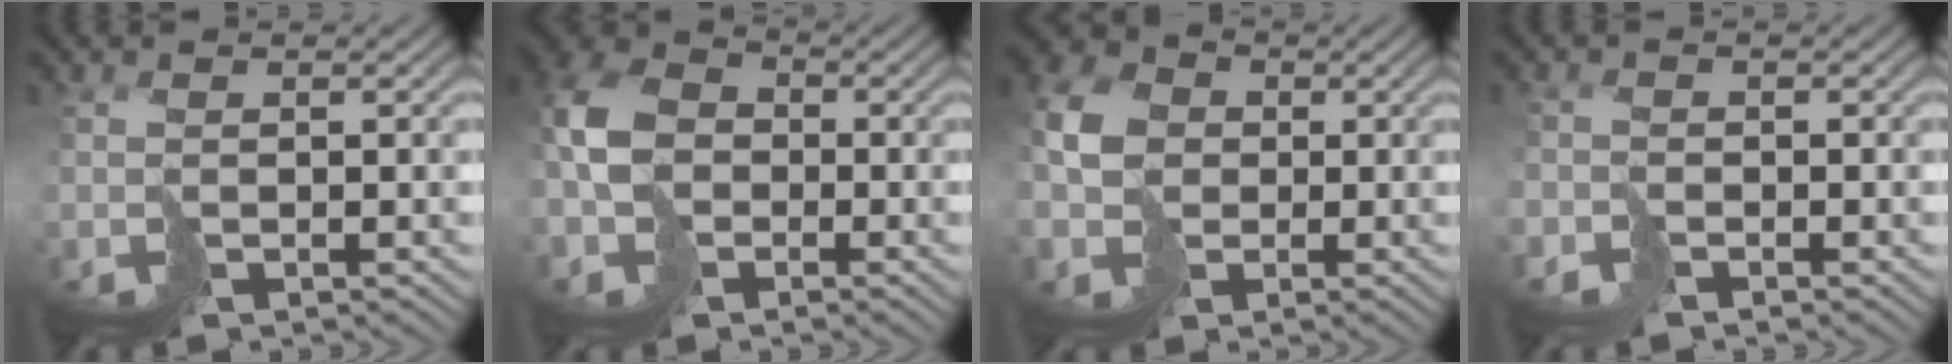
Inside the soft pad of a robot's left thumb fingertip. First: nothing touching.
{"total": 8.3, "force": [-1.9, 6.4, 4.8], "torque": [-0.138, -0.012, -0.039]}
{"total": 6.7, "force": [-0.2, 5.7, 3.4], "torque": [-0.100, 0.001, -0.014]}
{"total": 1.7, "force": [-1.6, 0.7, 0.3], "torque": [-0.007, -0.007, -0.037]}